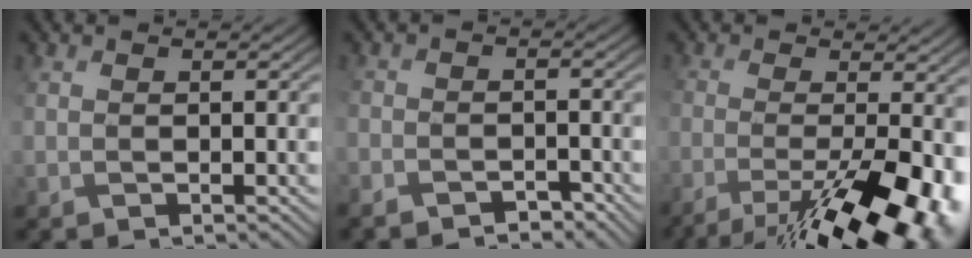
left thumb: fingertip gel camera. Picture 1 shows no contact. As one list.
[{"total": 4.3, "force": [-3.8, 1.5, 1.4], "torque": [-0.023, -0.009, -0.072]}, {"total": 14.0, "force": [-7.3, 4.2, 11.2], "torque": [-0.196, -0.014, -0.105]}]